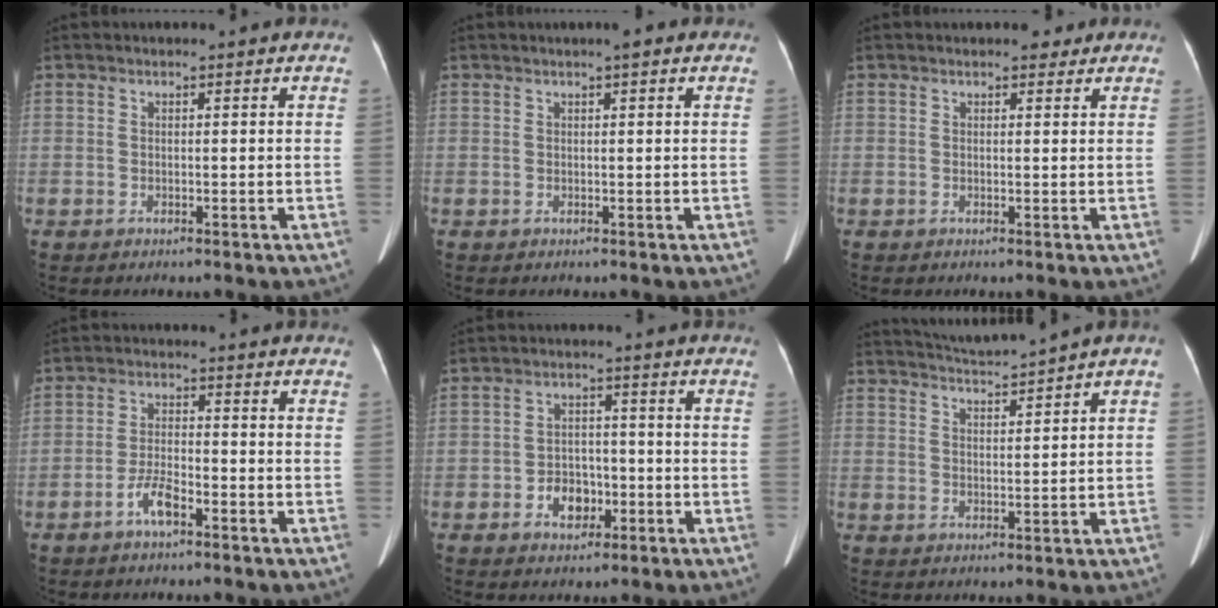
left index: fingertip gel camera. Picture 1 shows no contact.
{"total": 1.3, "force": [0.8, 0.3, 1.0], "torque": [-0.015, 0.015, 0.009]}
{"total": 2.0, "force": [1.5, 1.1, 0.7], "torque": [-0.006, 0.002, 0.015]}
{"total": 4.0, "force": [-2.6, 0.9, 3.0], "torque": [-0.063, 0.003, -0.051]}
{"total": 4.9, "force": [-2.0, 3.5, 2.8], "torque": [-0.050, 0.014, -0.030]}
{"total": 4.5, "force": [4.1, -1.4, 1.3], "torque": [-0.026, -0.001, 0.078]}